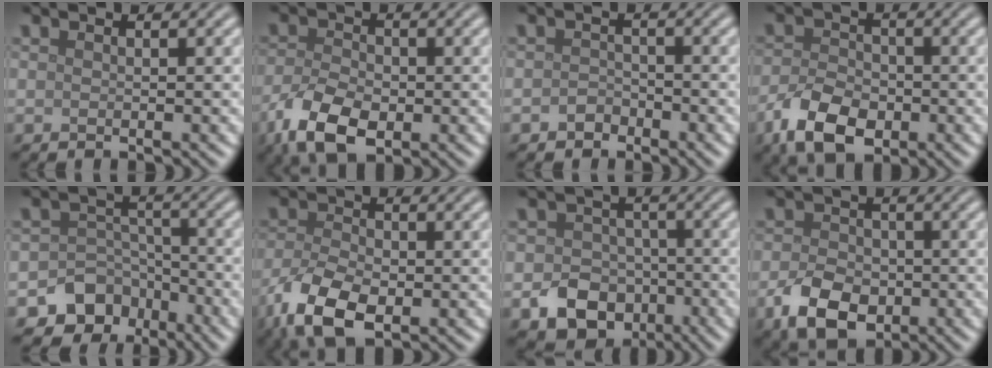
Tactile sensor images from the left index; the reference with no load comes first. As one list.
[{"total": 6.4, "force": [-2.8, 3.7, 4.4], "torque": [-0.103, -0.010, -0.058]}, {"total": 1.4, "force": [-0.9, 1.0, 0.4], "torque": [-0.004, 0.004, -0.019]}, {"total": 6.0, "force": [-3.0, 3.6, 3.7], "torque": [-0.077, -0.004, -0.060]}, {"total": 6.4, "force": [-4.0, 4.8, 1.6], "torque": [0.000, 0.000, -0.070]}, {"total": 7.3, "force": [-3.2, 4.1, 5.1], "torque": [-0.124, -0.014, -0.065]}, {"total": 6.2, "force": [-2.6, 5.0, 2.7], "torque": [-0.029, -0.007, -0.053]}, {"total": 5.7, "force": [-2.1, 3.9, 3.5], "torque": [-0.073, -0.006, -0.043]}]